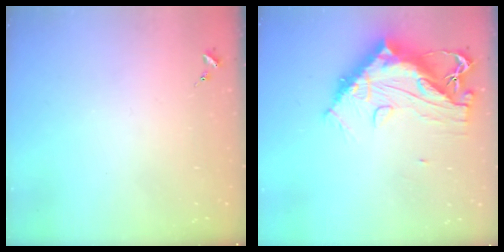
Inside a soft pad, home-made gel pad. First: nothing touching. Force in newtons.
{"total": 16.4, "press": 16.3, "slide": 1.5}